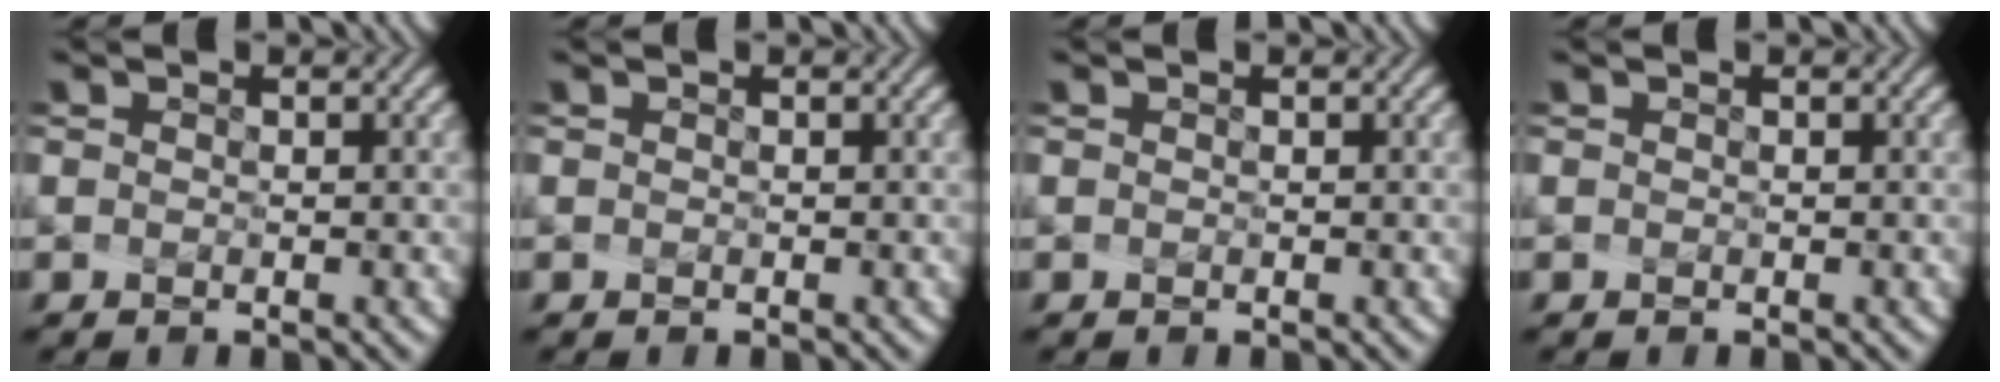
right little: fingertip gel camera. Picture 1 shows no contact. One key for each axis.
{"total": 0.0}
{"total": 0.0}
{"total": 0.0}